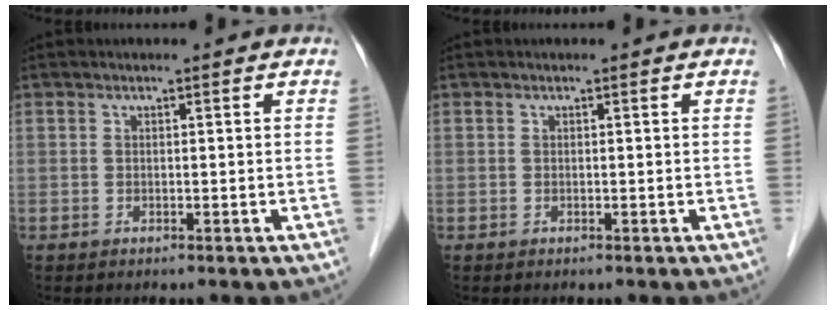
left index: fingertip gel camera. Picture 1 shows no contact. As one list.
[{"total": 0.0}]